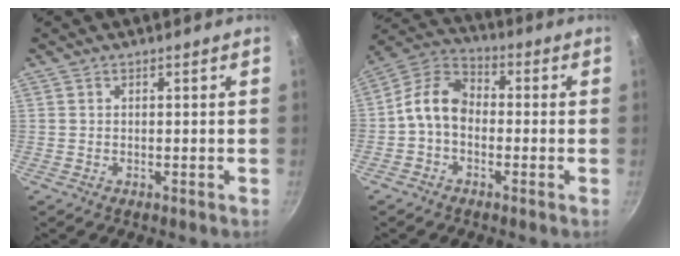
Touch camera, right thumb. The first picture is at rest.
{"total": 8.9, "force": [-1.5, 6.4, 6.0], "torque": [-0.099, 0.038, -0.049]}